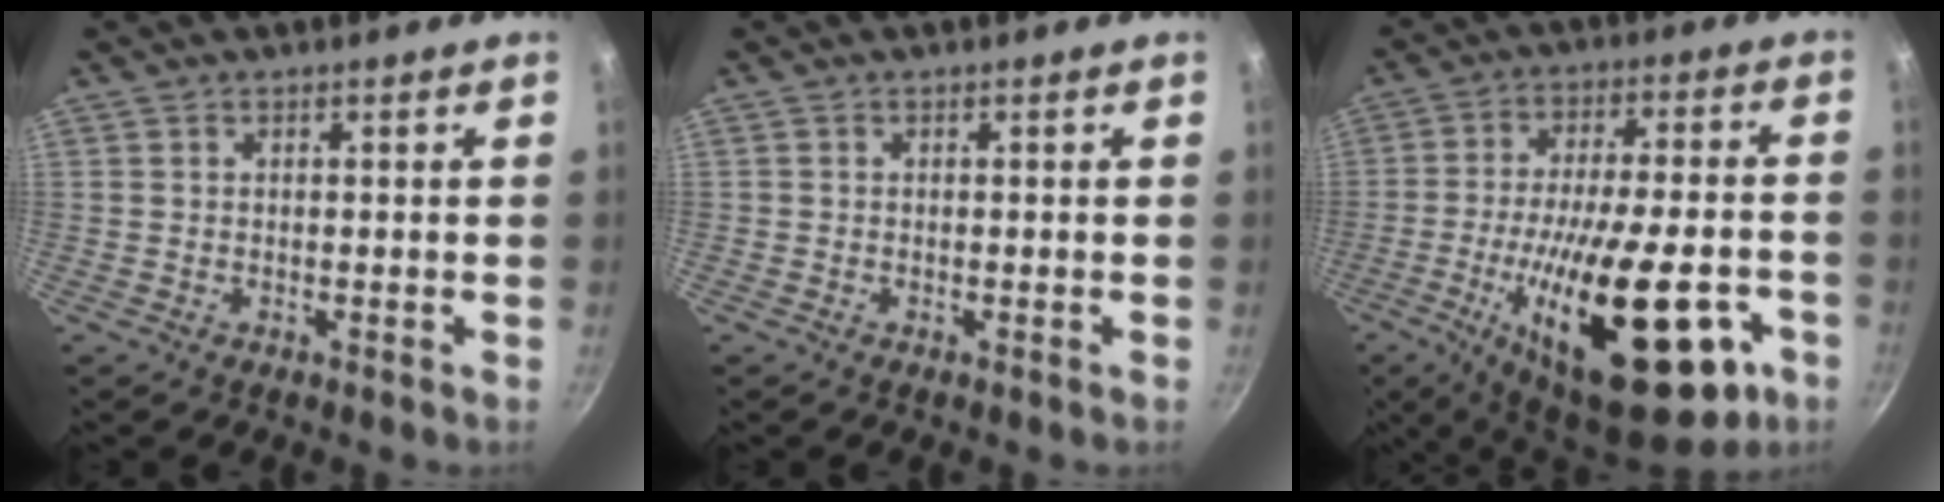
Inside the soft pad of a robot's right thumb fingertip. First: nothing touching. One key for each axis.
{"total": 0.0}
{"total": 27.5, "fx": -10.1, "fy": 10.0, "fz": 23.6, "tx": -0.343, "ty": 0.019, "tz": -0.147}